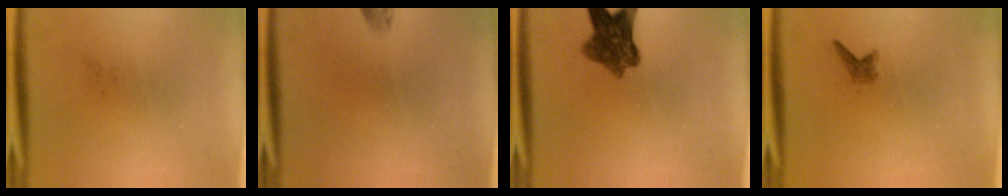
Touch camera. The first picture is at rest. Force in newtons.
{"total": 0.9}
{"total": 7.4}
{"total": 1.0}